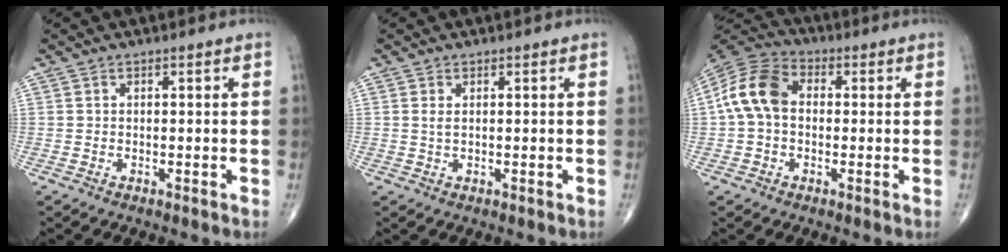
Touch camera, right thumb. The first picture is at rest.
{"total": 1.1, "force": [0.3, 0.4, 1.0], "torque": [-0.023, -0.001, 0.008]}
{"total": 10.9, "force": [0.3, 7.8, 7.6], "torque": [-0.144, 0.032, -0.007]}